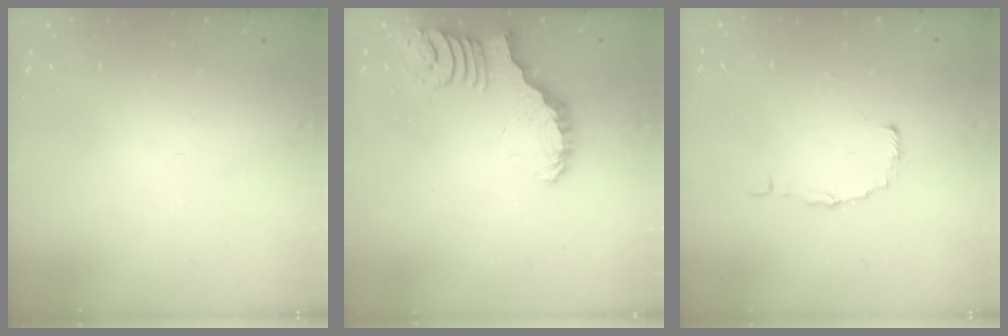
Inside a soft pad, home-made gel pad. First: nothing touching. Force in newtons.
{"total": 2.6, "press": 2.6, "slide": 0.5}
{"total": 1.0, "press": 1.0, "slide": 0.1}